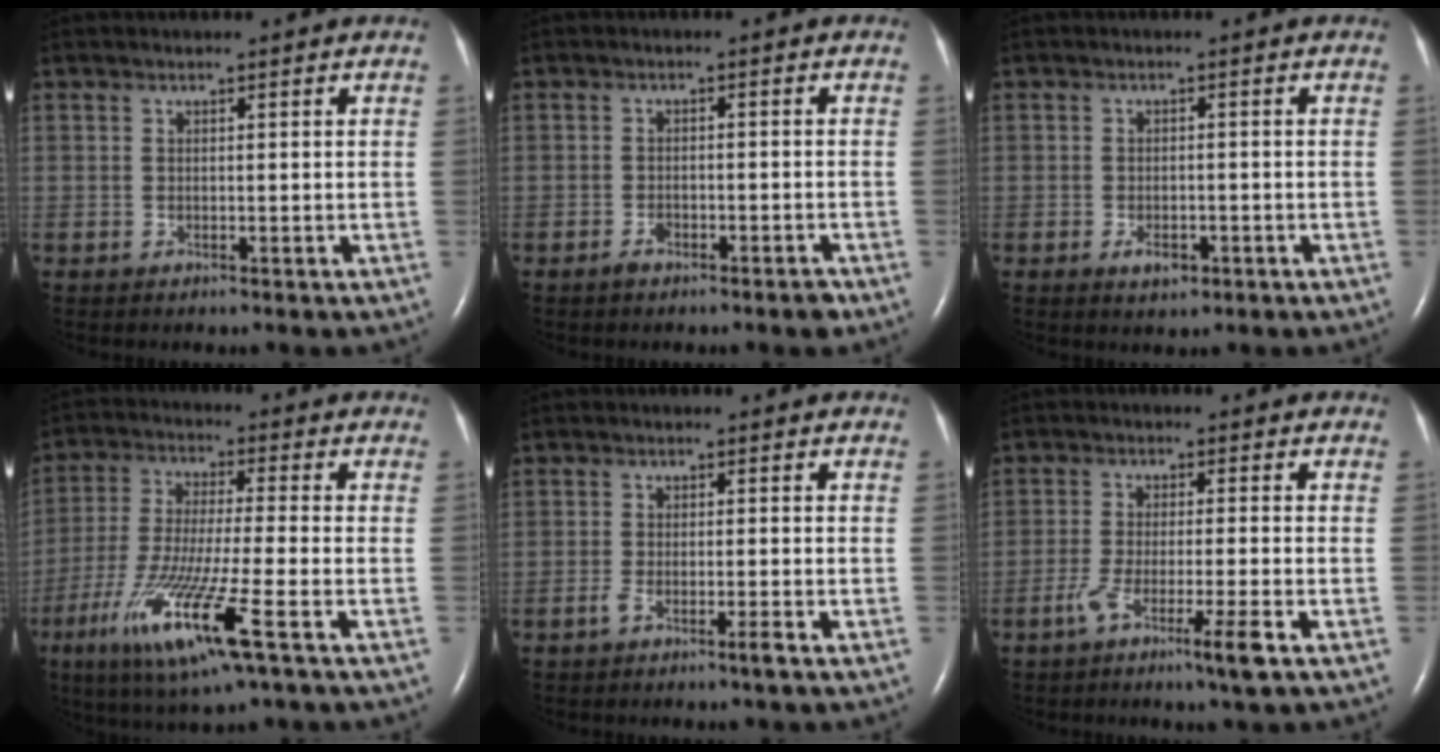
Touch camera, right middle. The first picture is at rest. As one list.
[{"total": 2.7, "force": [-2.0, 0.8, 1.6], "torque": [-0.028, 0.001, -0.031]}, {"total": 4.3, "force": [-2.0, 2.1, 3.2], "torque": [-0.059, -0.003, -0.022]}, {"total": 14.2, "force": [-6.4, 0.4, 12.6], "torque": [-0.264, -0.033, -0.115]}, {"total": 2.3, "force": [-1.5, -0.2, 1.7], "torque": [-0.038, -0.003, -0.032]}, {"total": 6.3, "force": [-3.5, -0.5, 5.2], "torque": [-0.096, -0.014, -0.066]}]